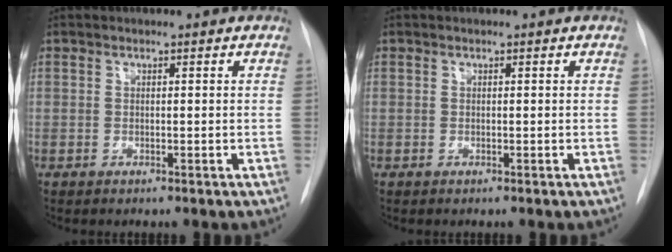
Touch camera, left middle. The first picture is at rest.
{"total": 0.0}